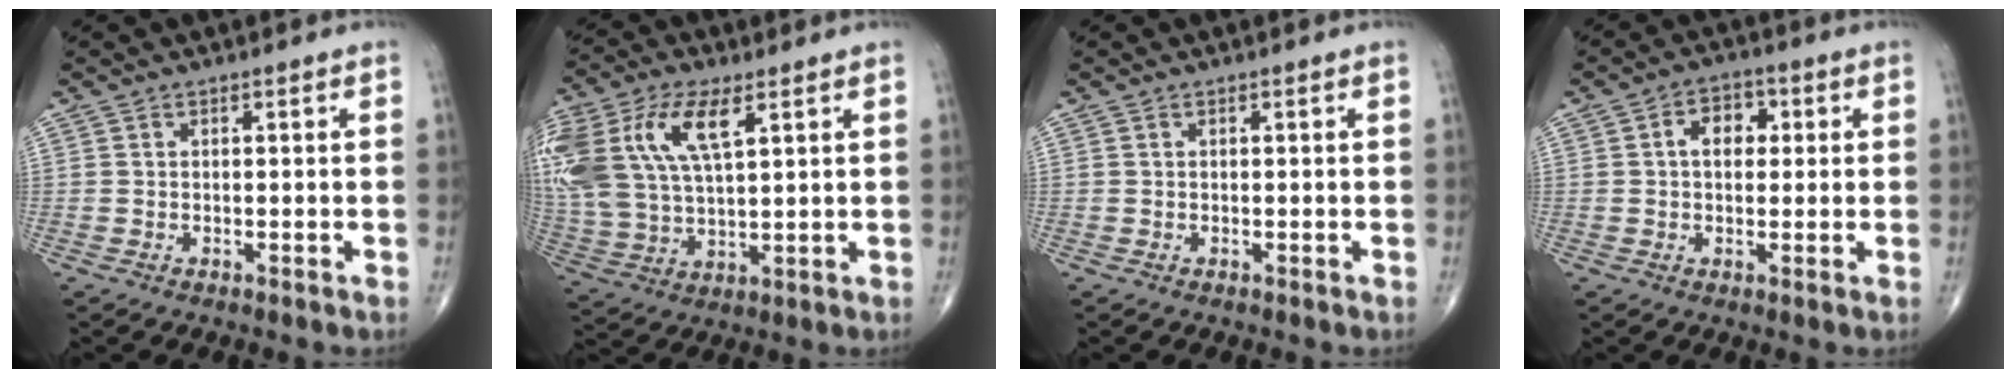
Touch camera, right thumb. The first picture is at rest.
{"total": 22.3, "force": [8.4, 11.5, 17.2], "torque": [-0.412, 0.012, 0.160]}
{"total": 0.0}
{"total": 5.7, "force": [1.0, 3.9, 4.0], "torque": [-0.039, 0.011, 0.007]}